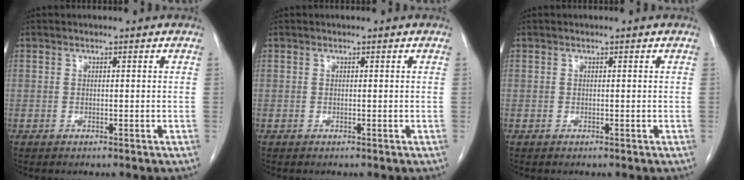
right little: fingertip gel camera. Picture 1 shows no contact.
{"total": 0.0}
{"total": 0.0}